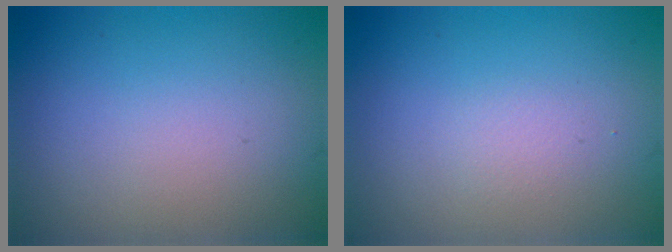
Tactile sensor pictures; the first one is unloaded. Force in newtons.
{"total": 0.7, "press": 0.7, "slide": 0.0}